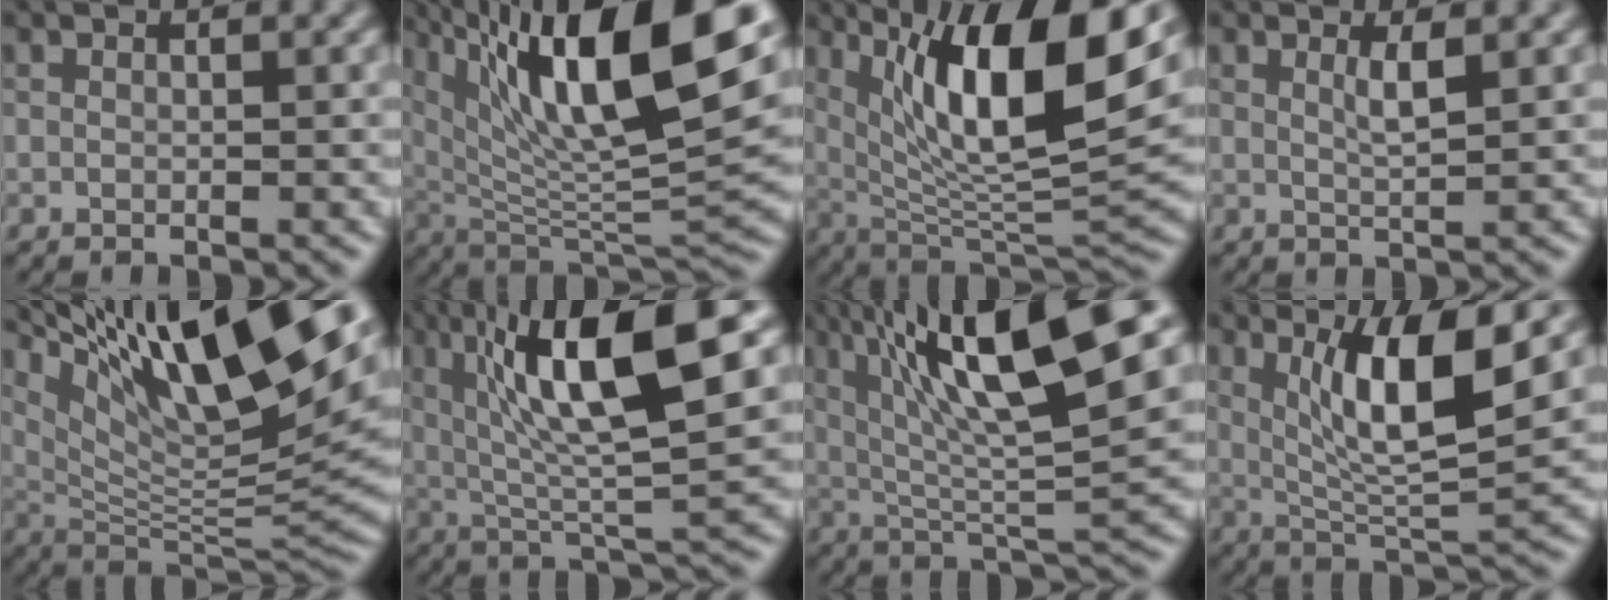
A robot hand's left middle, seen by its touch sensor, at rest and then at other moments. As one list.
[{"total": 16.1, "force": [7.3, 4.5, 13.6], "torque": [-0.232, 0.009, 0.131]}, {"total": 13.2, "force": [5.0, 3.7, 11.7], "torque": [-0.187, -0.004, 0.091]}, {"total": 1.6, "force": [0.7, 0.2, 1.4], "torque": [-0.028, -0.002, 0.010]}, {"total": 16.3, "force": [8.3, 4.1, 13.4], "torque": [-0.231, 0.012, 0.156]}, {"total": 12.9, "force": [4.4, 2.6, 11.9], "torque": [-0.189, 0.014, 0.075]}, {"total": 14.0, "force": [5.7, 2.8, 12.5], "torque": [-0.204, 0.016, 0.096]}, {"total": 8.1, "force": [2.7, 1.7, 7.5], "torque": [-0.127, -0.010, 0.053]}]